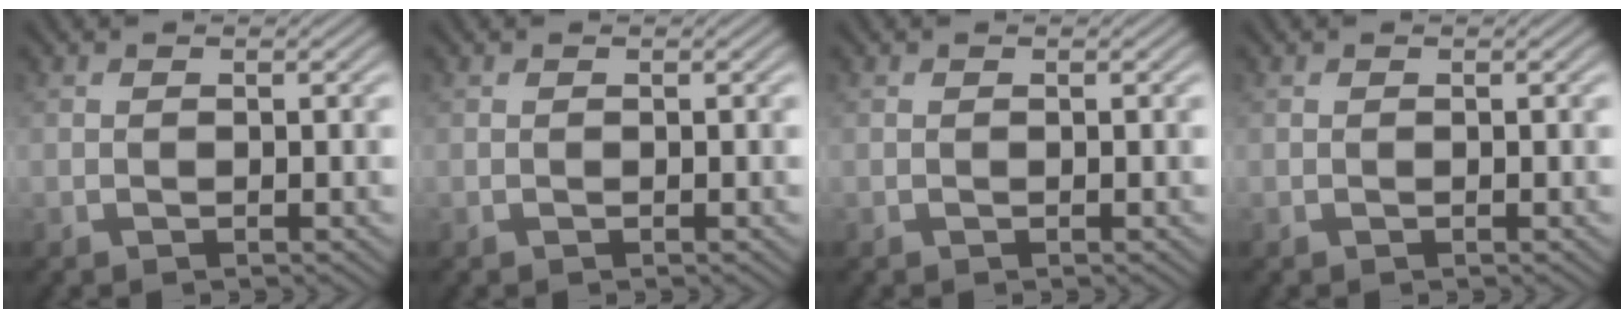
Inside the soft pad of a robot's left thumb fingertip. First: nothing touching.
{"total": 0.0}
{"total": 0.0}
{"total": 0.0}